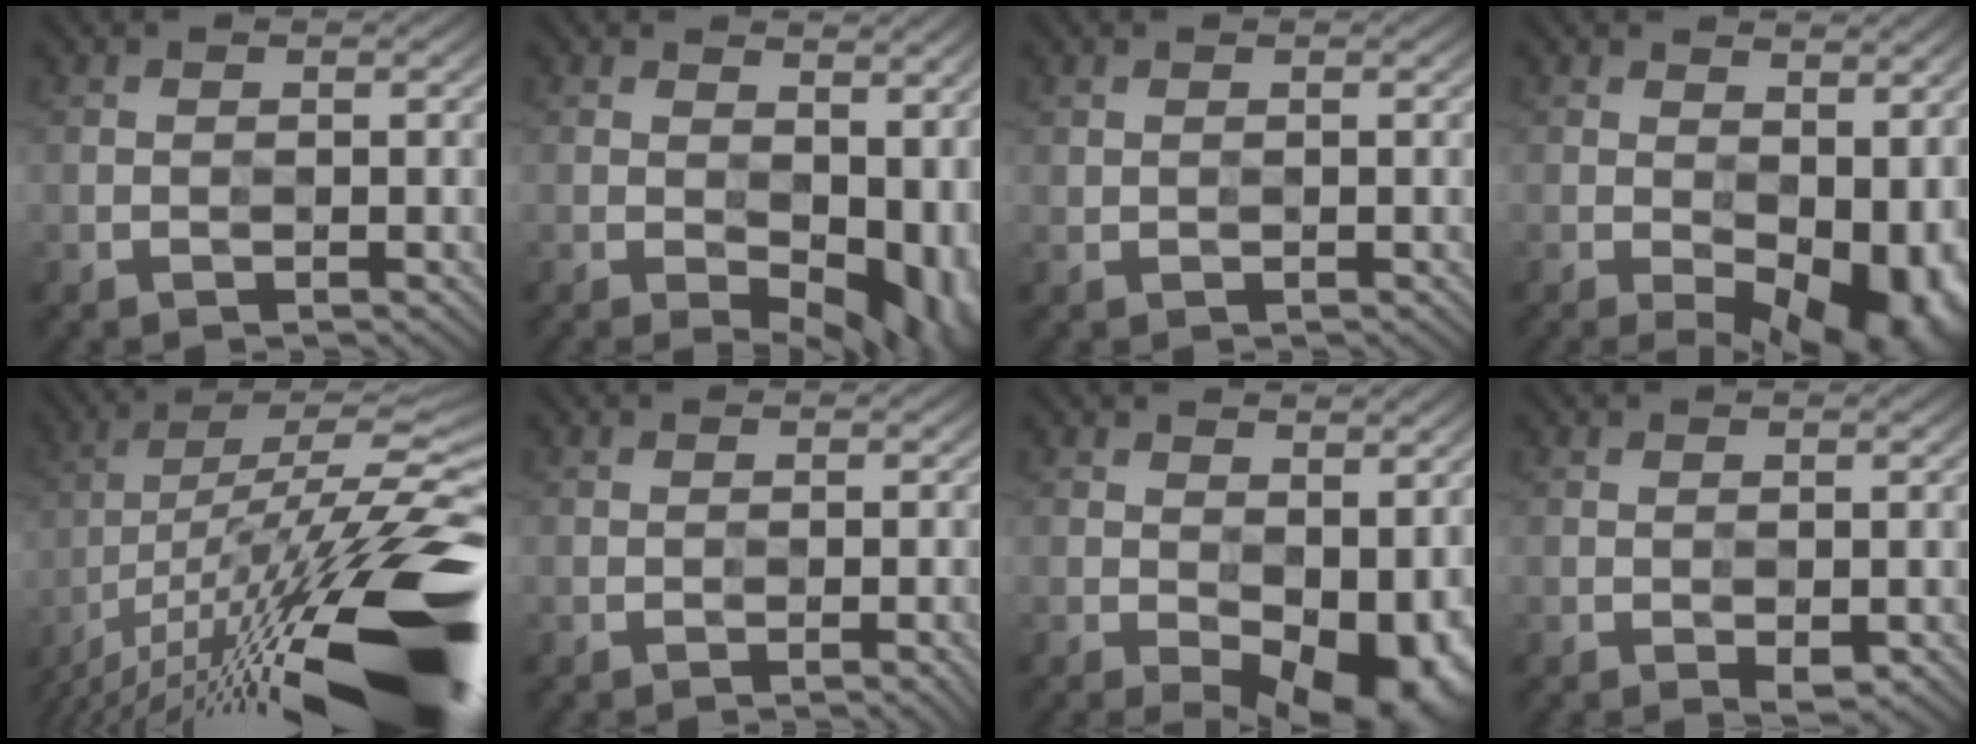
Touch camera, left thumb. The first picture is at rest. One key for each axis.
{"total": 12.7, "fx": -1.2, "fy": 7.9, "fz": 9.9, "tx": -0.114, "ty": -0.027, "tz": 0.023}
{"total": 0.7, "fx": 0.6, "fy": -0.1, "fz": -0.4, "tx": 0.010, "ty": 0.000, "tz": 0.013}
{"total": 13.2, "fx": -2.5, "fy": 7.7, "fz": 10.5, "tx": -0.129, "ty": -0.025, "tz": -0.005}
{"total": 20.1, "fx": -11.6, "fy": 4.2, "fz": 15.9, "tx": -0.226, "ty": 0.007, "tz": -0.193}
{"total": 2.4, "fx": -1.6, "fy": 0.5, "fz": 1.7, "tx": -0.014, "ty": -0.003, "tz": -0.018}
{"total": 11.6, "fx": -2.8, "fy": 6.6, "fz": 9.1, "tx": -0.118, "ty": -0.023, "tz": -0.018}
{"total": 1.3, "fx": -0.9, "fy": 0.5, "fz": 0.8, "tx": -0.012, "ty": -0.002, "tz": -0.016}